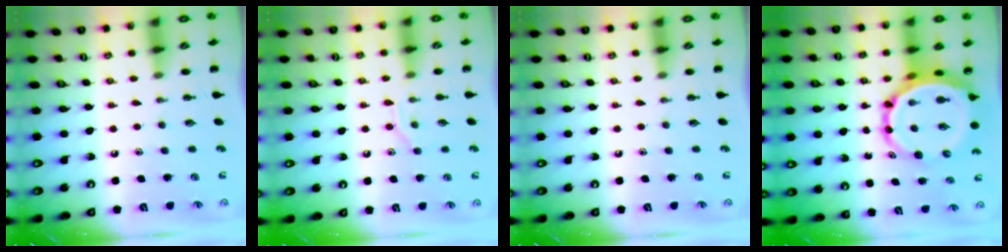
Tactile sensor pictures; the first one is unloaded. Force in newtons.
{"total": 6.6, "press": 6.6, "slide": 1.1}
{"total": 0.0}
{"total": 10.5, "press": 10.1, "slide": 3.1}